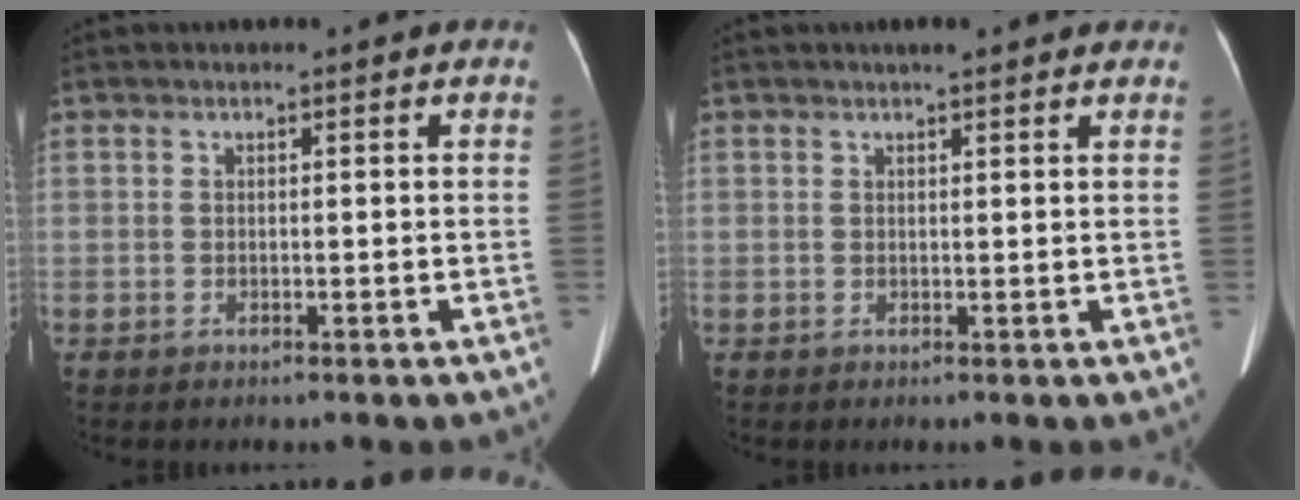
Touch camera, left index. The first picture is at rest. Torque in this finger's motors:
{"motor_torque": [0.32, -0.25, 0.03, 0.04]}